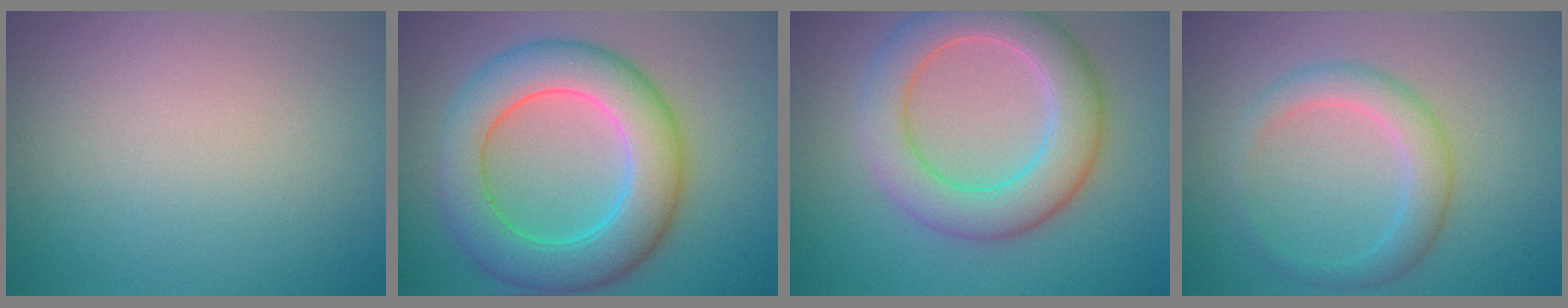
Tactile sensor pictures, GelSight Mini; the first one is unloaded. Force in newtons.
{"total": 8.7, "press": 8.7, "slide": 0.2}
{"total": 6.5, "press": 6.5, "slide": 0.0}
{"total": 3.0, "press": 3.0, "slide": 0.1}